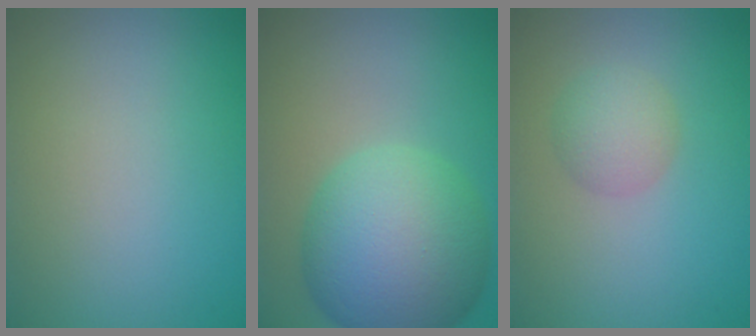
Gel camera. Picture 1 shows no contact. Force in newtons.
{"total": 11.3, "press": 11.3, "slide": 0.3}
{"total": 2.5, "press": 2.5, "slide": 0.1}